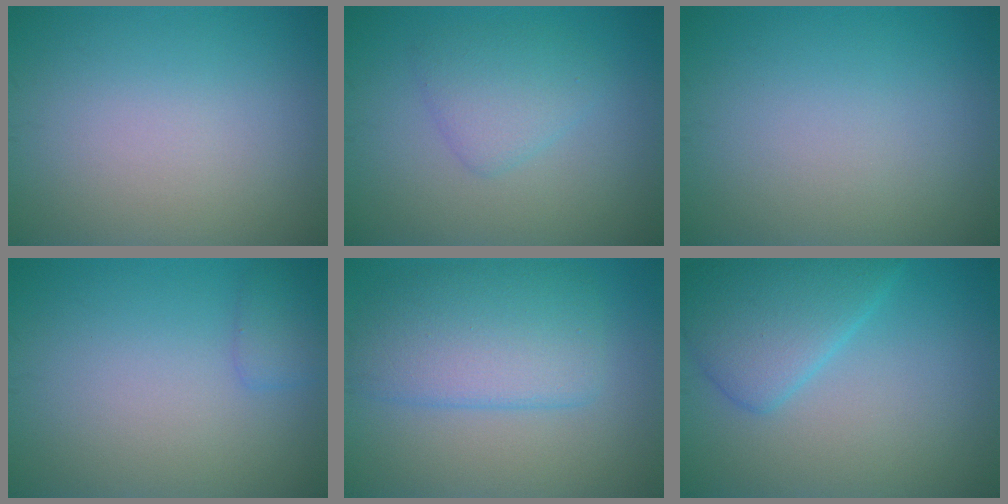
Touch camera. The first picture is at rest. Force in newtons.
{"total": 2.6, "press": 2.6, "slide": 0.3}
{"total": 0.0}
{"total": 1.3, "press": 1.3, "slide": 0.0}
{"total": 6.0, "press": 5.9, "slide": 0.4}
{"total": 4.9, "press": 4.9, "slide": 0.1}